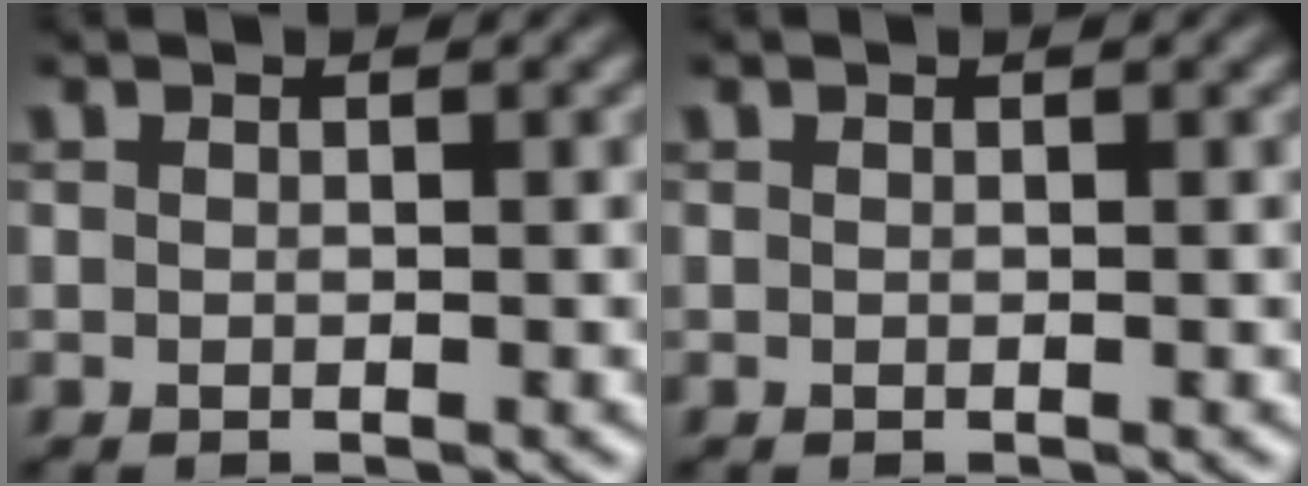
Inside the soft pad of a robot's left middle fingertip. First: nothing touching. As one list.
[{"total": 0.0}]